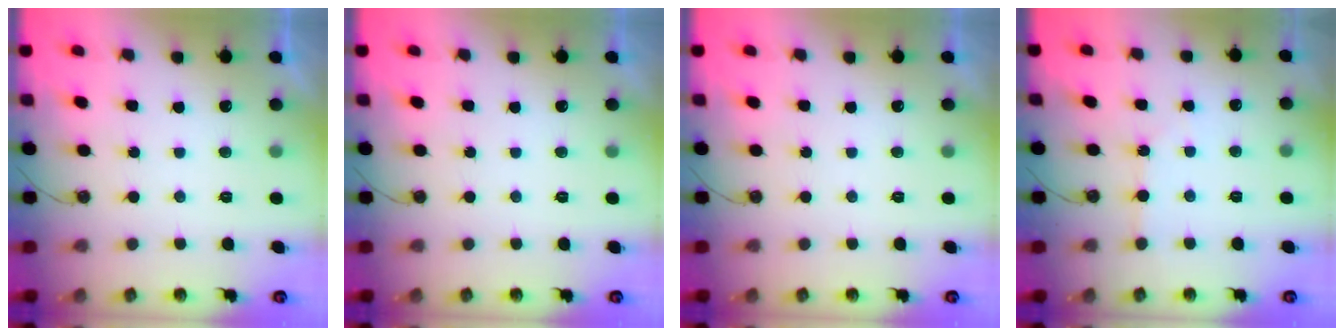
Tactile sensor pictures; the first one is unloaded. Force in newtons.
{"total": 0.0}
{"total": 0.0}
{"total": 2.4, "press": 2.3, "slide": 0.3}